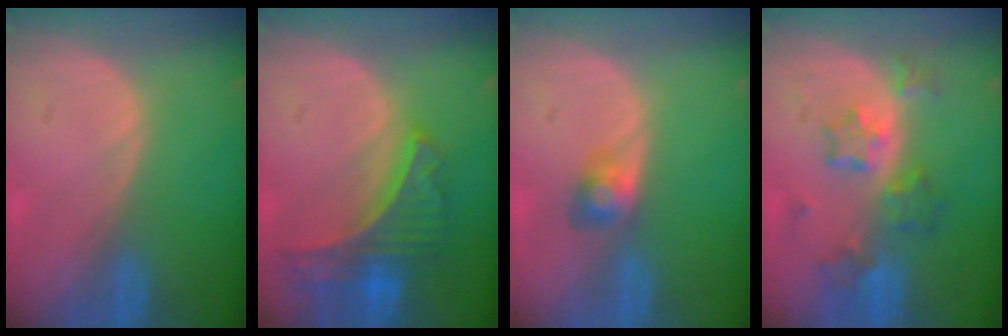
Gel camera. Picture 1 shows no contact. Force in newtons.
{"total": 8.5, "press": 7.4, "slide": 4.3}
{"total": 2.7, "press": 2.7, "slide": 0.0}
{"total": 7.3, "press": 6.5, "slide": 3.3}